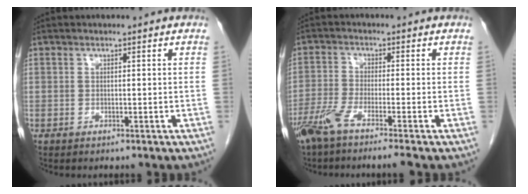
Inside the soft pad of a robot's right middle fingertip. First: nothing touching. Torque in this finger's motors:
{"motor_torque": [1.11, -0.84, 0.41, 0.11]}